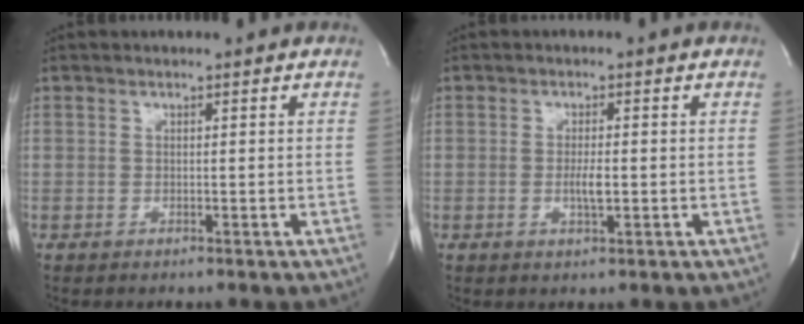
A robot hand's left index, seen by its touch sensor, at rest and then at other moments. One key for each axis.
{"total": 2.4, "fx": -0.5, "fy": 0.4, "fz": 2.4, "tx": -0.046, "ty": -0.006, "tz": -0.010}